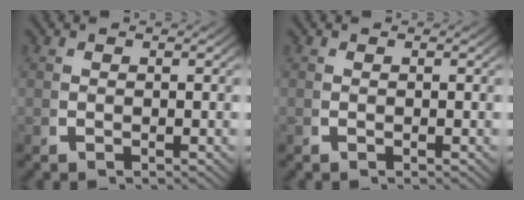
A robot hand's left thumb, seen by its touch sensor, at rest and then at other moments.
{"total": 0.0}